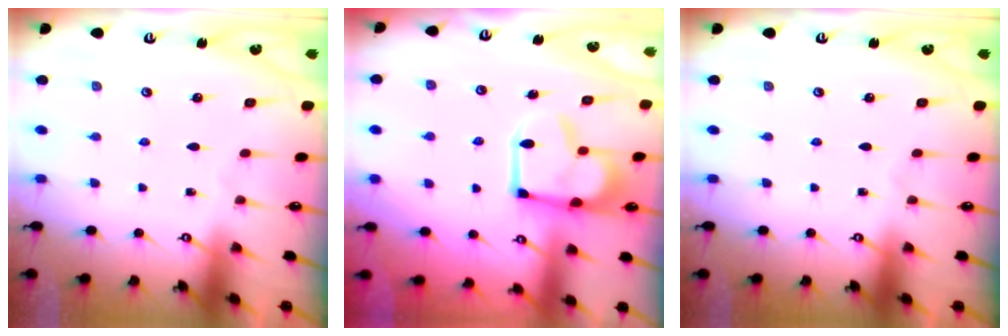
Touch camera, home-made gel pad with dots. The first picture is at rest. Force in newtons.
{"total": 9.3, "press": 9.2, "slide": 1.1}
{"total": 0.0}